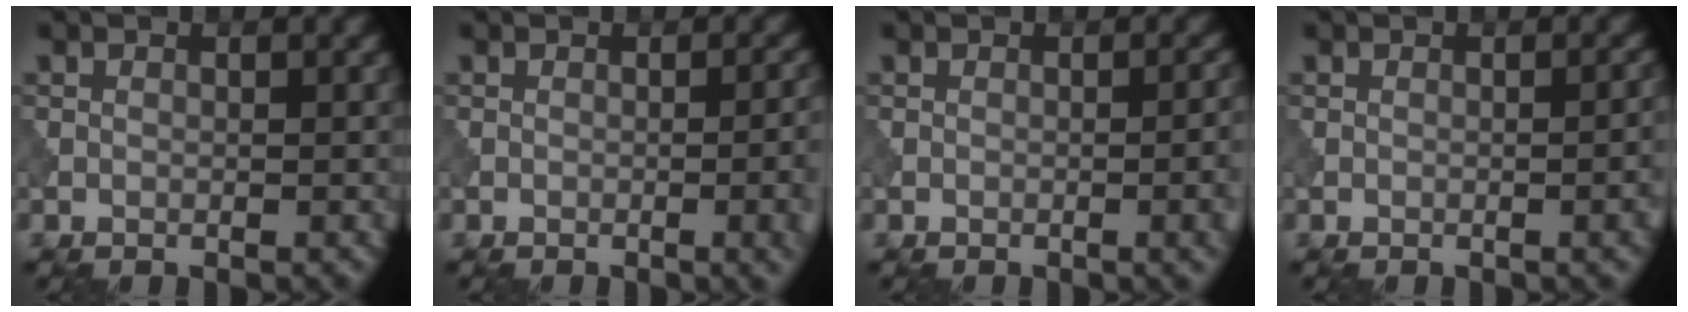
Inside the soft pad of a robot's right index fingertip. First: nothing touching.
{"total": 4.0, "force": [-0.3, 1.3, 3.8], "torque": [-0.038, -0.001, -0.004]}
{"total": 3.1, "force": [-0.1, 0.9, 3.0], "torque": [-0.033, 0.003, -0.002]}
{"total": 2.1, "force": [-0.1, 0.4, 2.1], "torque": [-0.027, 0.002, 0.000]}